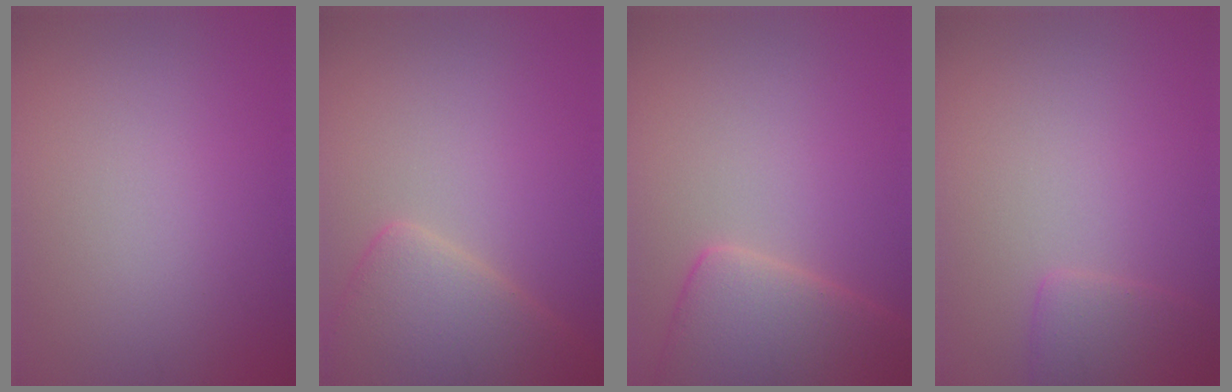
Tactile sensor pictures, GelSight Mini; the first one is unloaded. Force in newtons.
{"total": 6.1, "press": 6.1, "slide": 0.4}
{"total": 7.1, "press": 7.0, "slide": 0.6}
{"total": 2.2, "press": 2.1, "slide": 0.2}